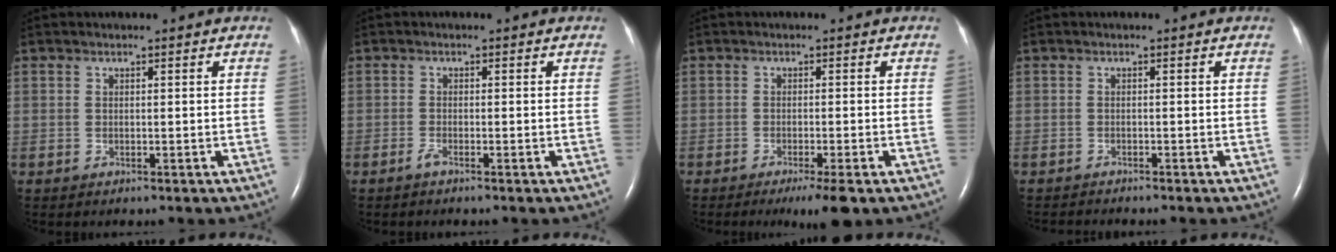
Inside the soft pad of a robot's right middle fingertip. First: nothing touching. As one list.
[{"total": 0.9, "force": [-0.7, 0.0, 0.6], "torque": [-0.017, -0.002, -0.016]}, {"total": 4.2, "force": [-2.6, 0.1, 3.2], "torque": [-0.047, -0.013, -0.040]}, {"total": 2.8, "force": [-2.7, 0.0, 0.8], "torque": [-0.013, -0.008, -0.038]}]